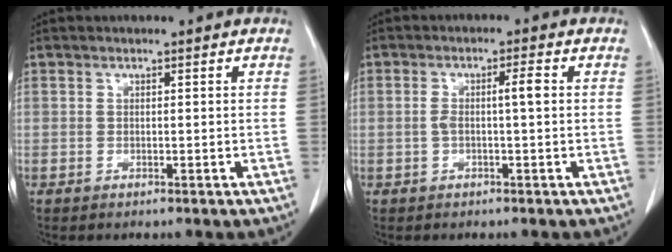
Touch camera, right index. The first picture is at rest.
{"total": 3.4, "force": [0.2, 0.1, 3.4], "torque": [-0.066, 0.010, 0.006]}